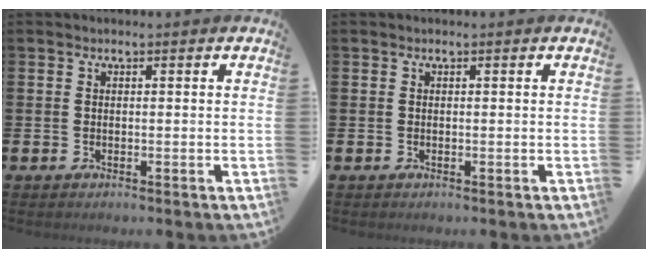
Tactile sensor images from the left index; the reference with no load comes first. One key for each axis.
{"total": 0.0}